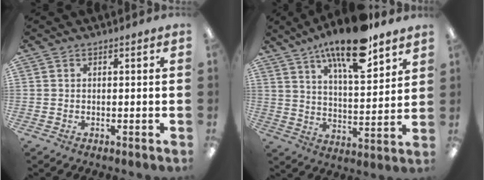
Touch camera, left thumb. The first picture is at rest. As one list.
[{"total": 16.4, "force": [11.7, 4.6, 10.5], "torque": [-0.174, -0.059, 0.193]}]